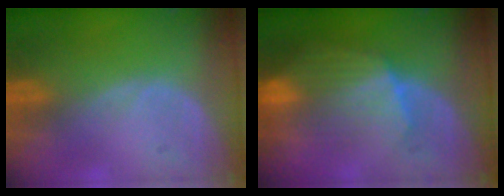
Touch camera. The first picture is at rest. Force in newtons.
{"total": 8.3, "press": 8.1, "slide": 2.0}